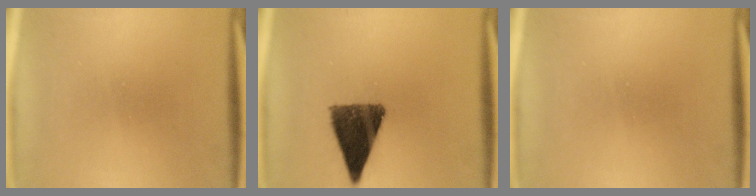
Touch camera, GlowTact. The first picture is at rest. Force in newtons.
{"total": 11.4}
{"total": 0.0}